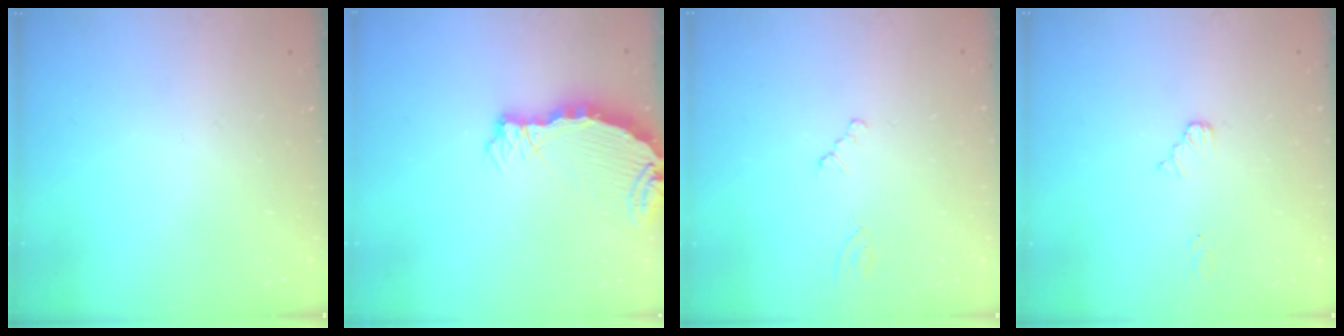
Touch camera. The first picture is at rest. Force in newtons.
{"total": 7.5, "press": 7.4, "slide": 0.8}
{"total": 0.9, "press": 0.9, "slide": 0.2}
{"total": 2.9, "press": 2.8, "slide": 0.4}